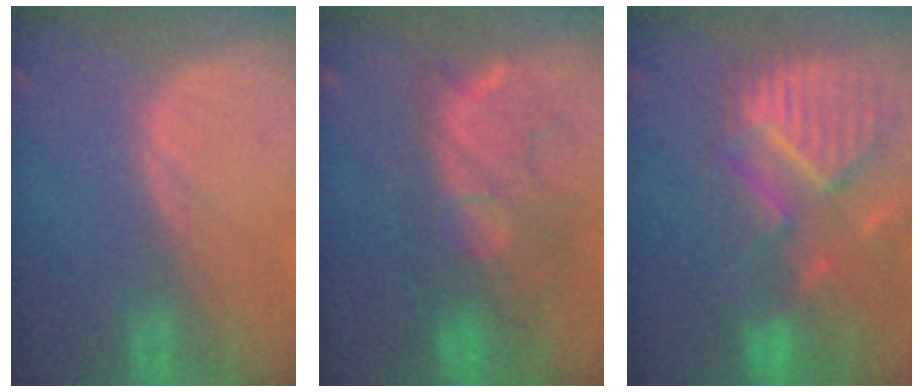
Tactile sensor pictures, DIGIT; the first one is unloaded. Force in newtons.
{"total": 8.6, "press": 8.5, "slide": 0.7}
{"total": 11.9, "press": 10.4, "slide": 5.7}